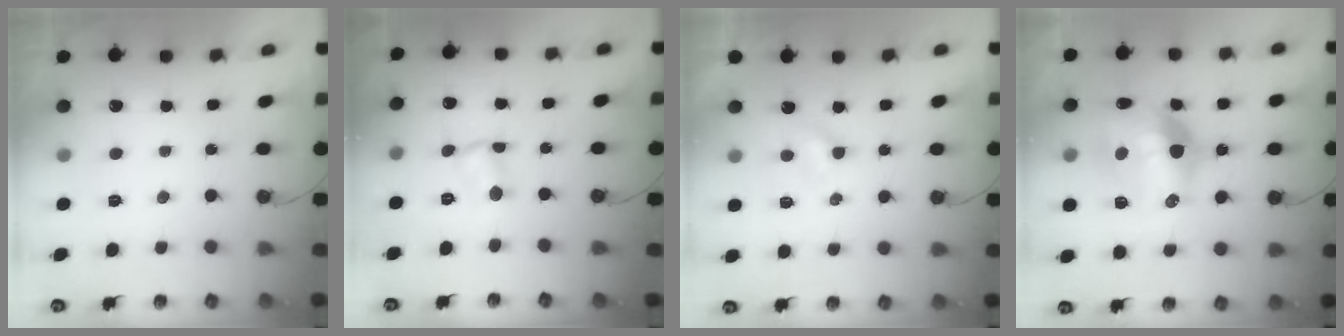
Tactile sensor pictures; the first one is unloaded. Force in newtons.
{"total": 2.3, "press": 2.3, "slide": 0.1}
{"total": 2.4, "press": 2.4, "slide": 0.6}
{"total": 18.9, "press": 18.7, "slide": 2.7}